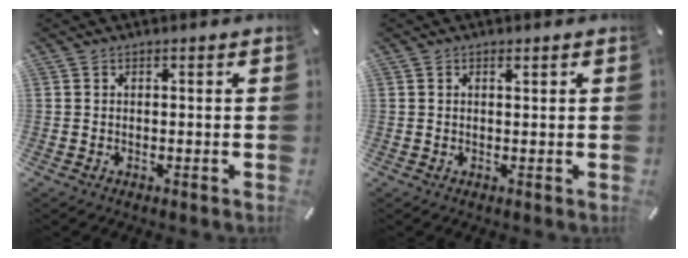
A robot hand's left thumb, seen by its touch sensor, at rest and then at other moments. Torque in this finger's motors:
{"motor_torque": [-0.17, -0.53, -0.07, 0.23, 0.01]}